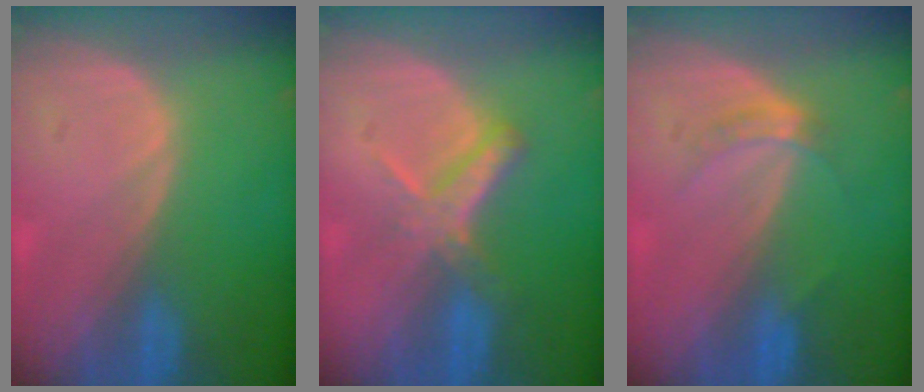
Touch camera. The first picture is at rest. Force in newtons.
{"total": 5.5, "press": 5.1, "slide": 2.2}
{"total": 2.8, "press": 2.5, "slide": 1.3}